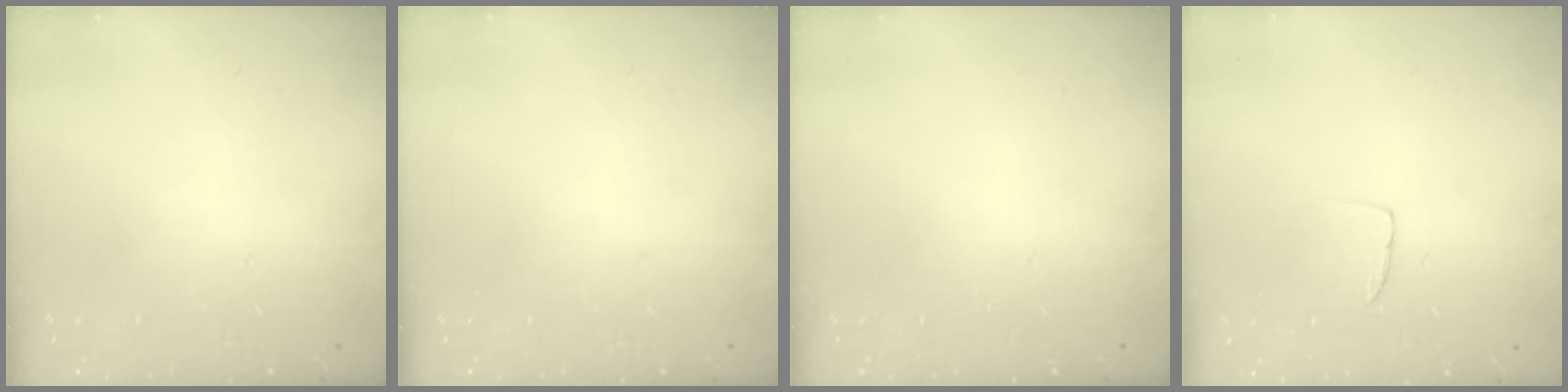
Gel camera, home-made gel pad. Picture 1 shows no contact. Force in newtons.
{"total": 0.0}
{"total": 0.0}
{"total": 3.8, "press": 3.7, "slide": 0.2}